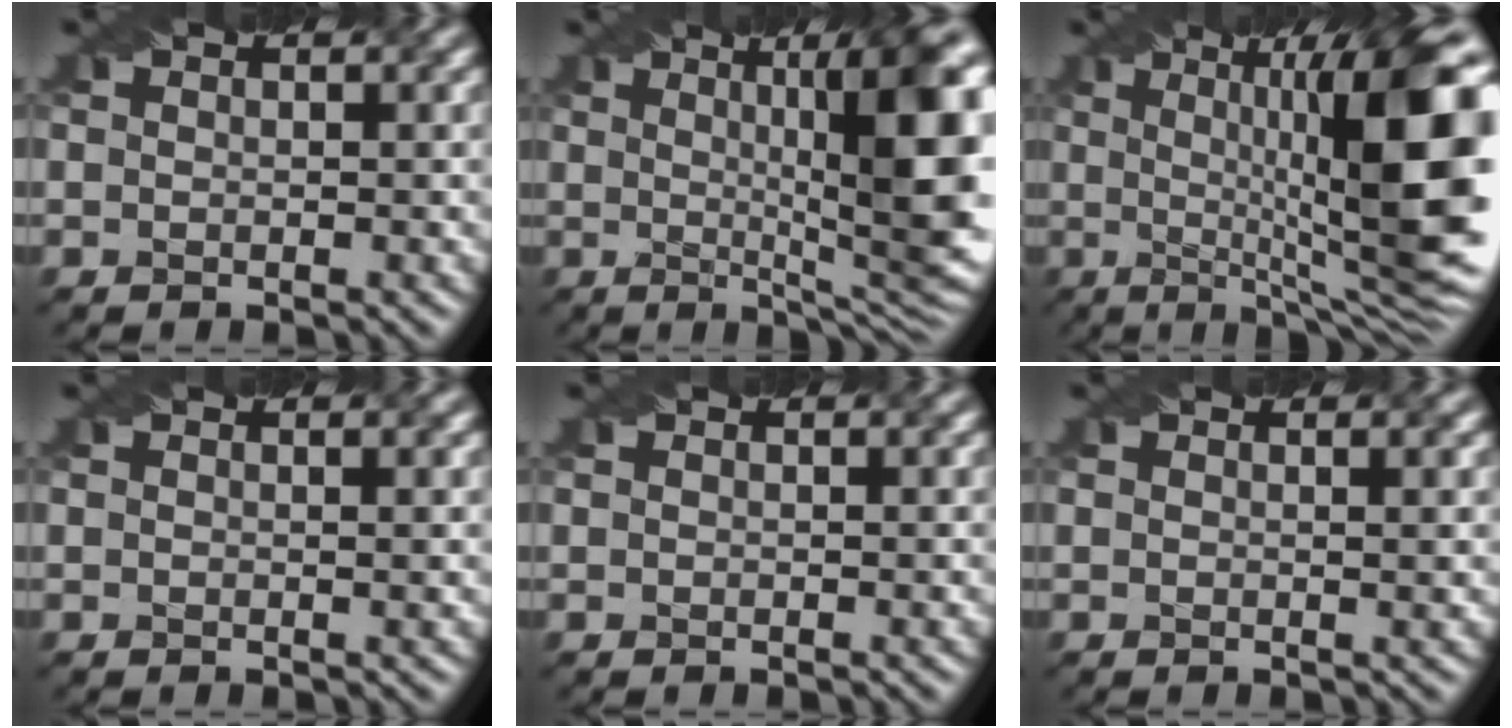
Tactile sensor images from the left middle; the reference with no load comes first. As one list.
[{"total": 12.7, "force": [2.1, 3.2, 12.1], "torque": [-0.138, -0.001, 0.032]}, {"total": 13.6, "force": [1.3, 3.0, 13.2], "torque": [-0.174, 0.004, 0.020]}, {"total": 1.2, "force": [0.3, 0.3, 1.1], "torque": [-0.014, 0.001, -0.002]}, {"total": 0.0}, {"total": 1.9, "force": [0.4, 0.6, 1.7], "torque": [-0.018, 0.001, -0.001]}]